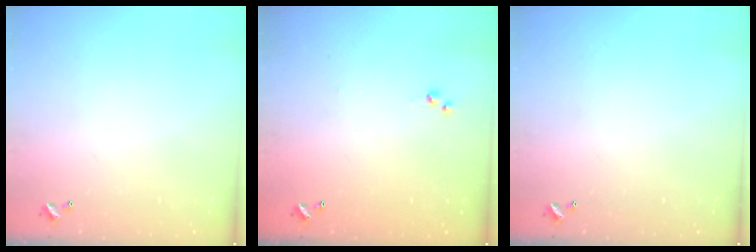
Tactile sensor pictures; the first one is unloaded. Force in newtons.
{"total": 3.0, "press": 3.0, "slide": 0.4}
{"total": 0.0}